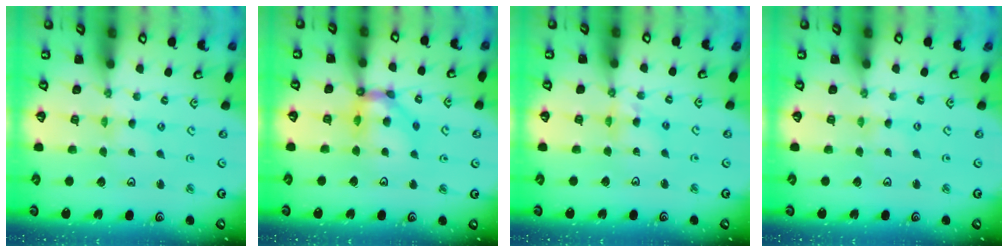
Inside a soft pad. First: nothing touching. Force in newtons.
{"total": 12.2, "press": 12.1, "slide": 1.4}
{"total": 6.7, "press": 6.7, "slide": 0.7}
{"total": 0.0}